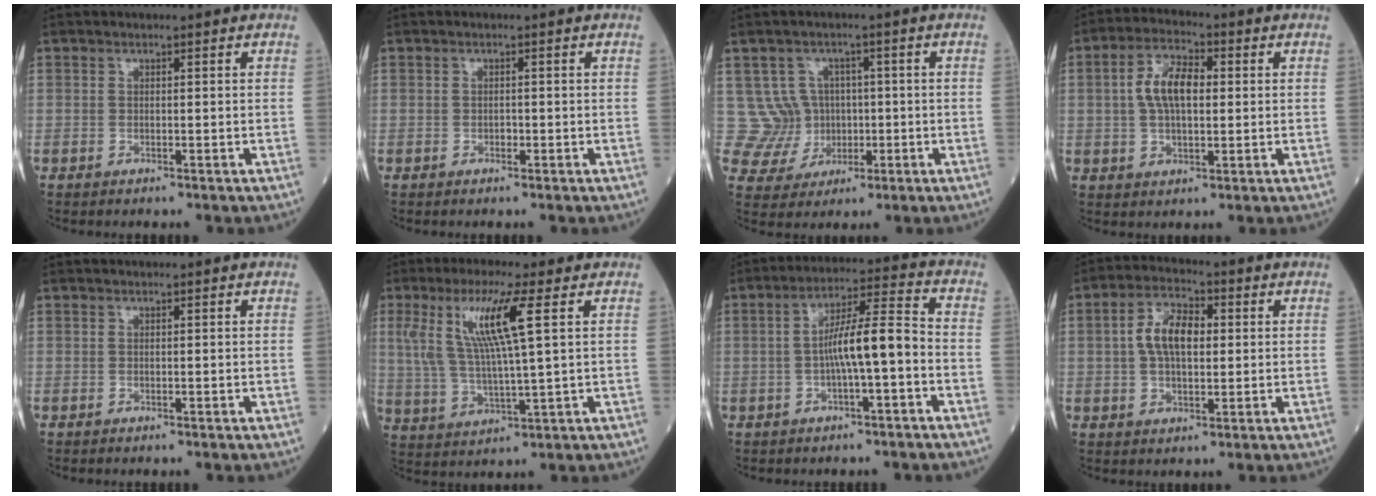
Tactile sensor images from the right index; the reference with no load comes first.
{"total": 0.6, "force": [-0.3, 0.4, 0.4], "torque": [-0.007, 0.001, -0.005]}
{"total": 6.6, "force": [0.9, 6.6, 0.3], "torque": [-0.005, 0.020, 0.029]}
{"total": 7.8, "force": [1.0, 3.5, 6.8], "torque": [-0.140, 0.015, 0.016]}
{"total": 0.0}
{"total": 10.7, "force": [3.8, 0.2, 9.9], "torque": [-0.216, 0.005, 0.075]}
{"total": 8.5, "force": [-1.7, 0.8, 8.3], "torque": [-0.146, 0.025, -0.031]}
{"total": 7.6, "force": [1.0, 3.8, 6.6], "torque": [-0.131, 0.017, 0.016]}